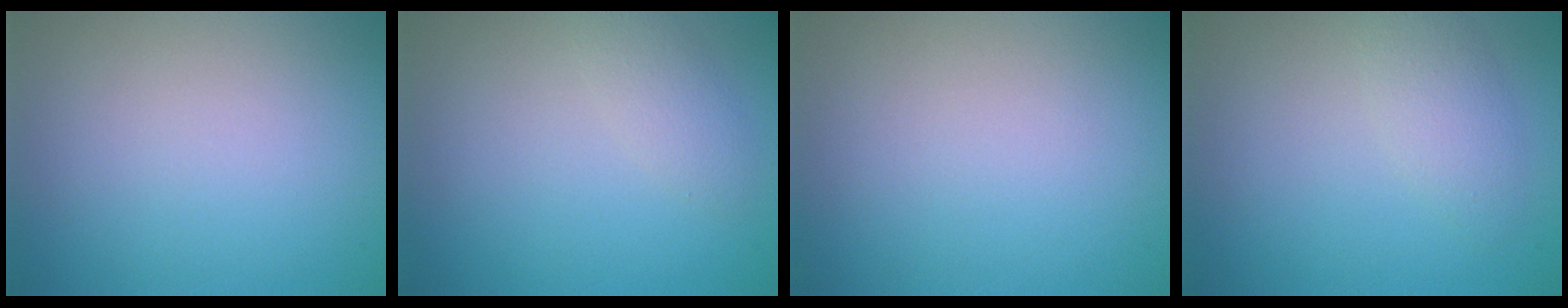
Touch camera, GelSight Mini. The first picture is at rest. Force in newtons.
{"total": 1.7, "press": 1.7, "slide": 0.1}
{"total": 0.0}
{"total": 2.2, "press": 2.2, "slide": 0.1}